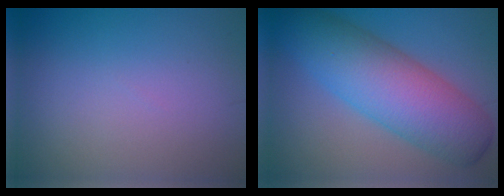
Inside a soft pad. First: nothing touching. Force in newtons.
{"total": 9.2, "press": 9.2, "slide": 0.1}